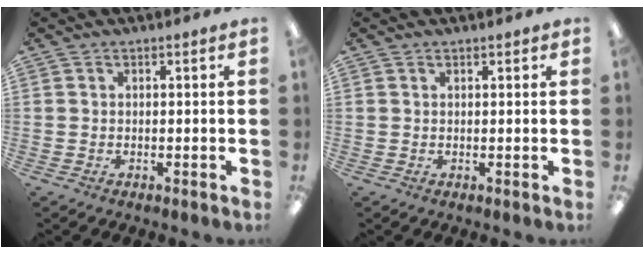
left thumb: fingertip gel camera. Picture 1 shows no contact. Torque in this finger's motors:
{"motor_torque": [-0.11, -0.11, -0.11, 0.10, -0.05]}